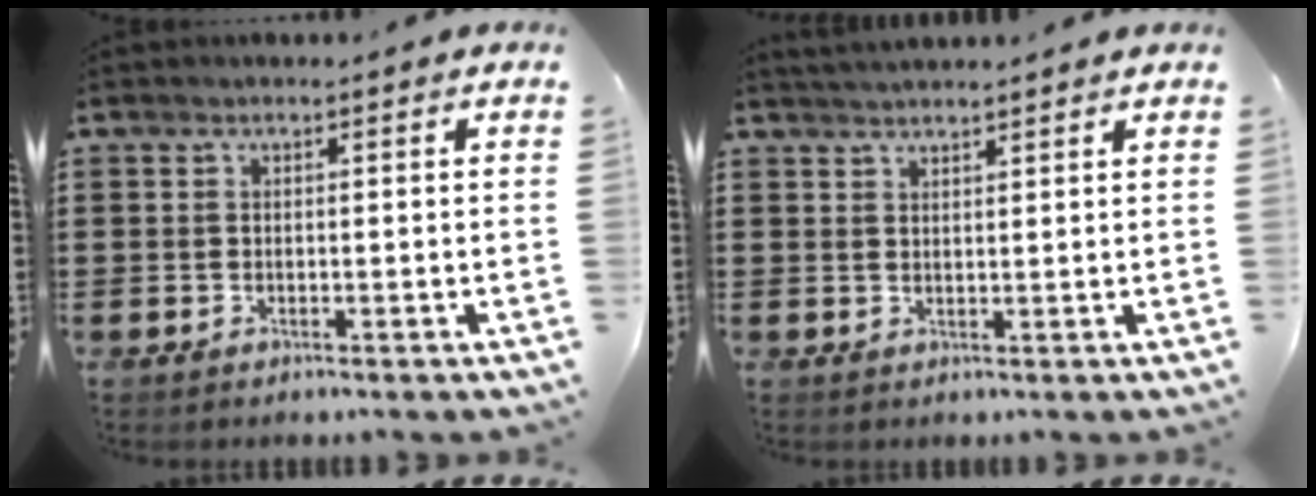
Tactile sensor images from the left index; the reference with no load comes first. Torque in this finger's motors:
{"motor_torque": [0.14, 0.14, -0.41, -0.21]}